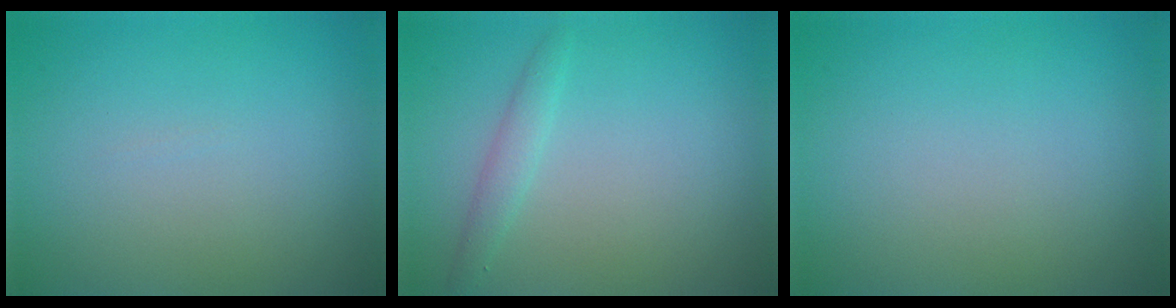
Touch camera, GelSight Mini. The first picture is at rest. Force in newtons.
{"total": 1.3, "press": 1.3, "slide": 0.1}
{"total": 0.0}